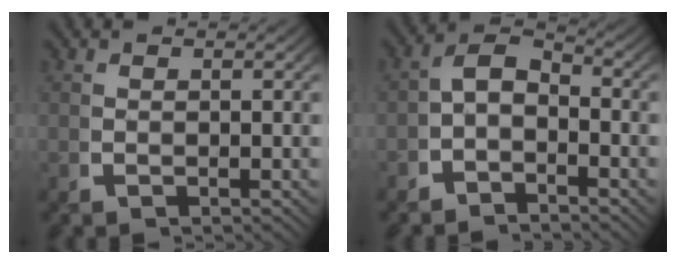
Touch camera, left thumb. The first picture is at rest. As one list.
[{"total": 4.7, "force": [-1.3, 3.4, 2.9], "torque": [-0.041, -0.009, -0.026]}]